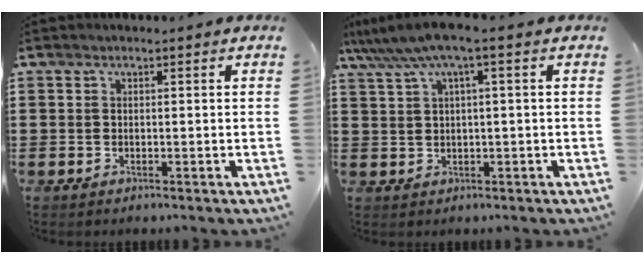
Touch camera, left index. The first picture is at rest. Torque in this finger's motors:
{"motor_torque": [1.46, -0.68, 0.66, 0.21]}